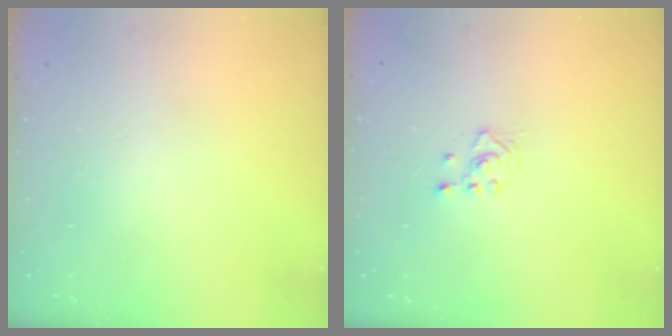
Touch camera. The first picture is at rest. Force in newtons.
{"total": 1.8, "press": 1.8, "slide": 0.2}